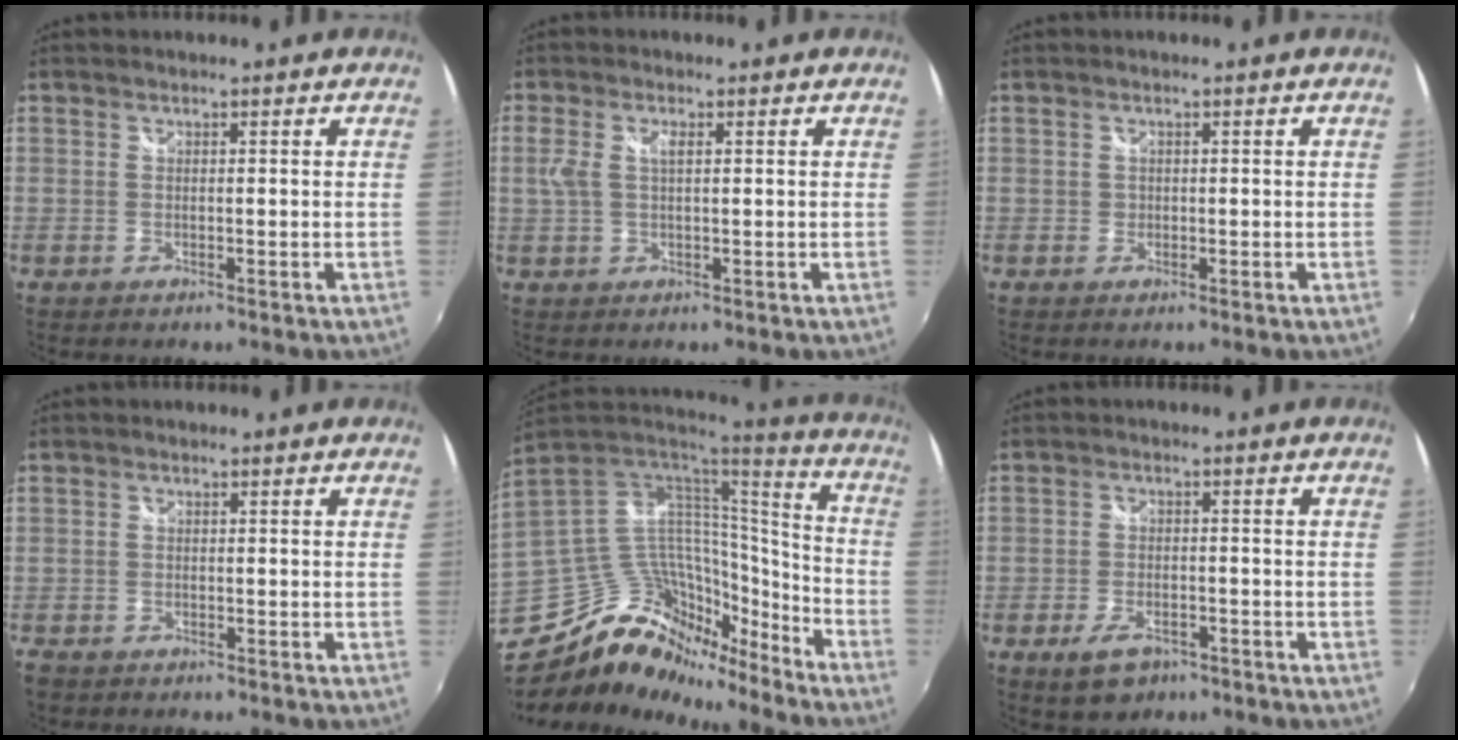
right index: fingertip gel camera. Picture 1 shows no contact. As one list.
[{"total": 3.4, "force": [0.6, 1.5, 2.9], "torque": [-0.062, 0.002, 0.011]}, {"total": 0.6, "force": [-0.1, 0.6, 0.0], "torque": [0.001, 0.001, 0.001]}, {"total": 2.1, "force": [-1.4, 1.5, 0.4], "torque": [-0.013, -0.001, -0.026]}, {"total": 24.6, "force": [-18.8, 11.6, 10.8], "torque": [-0.201, 0.021, -0.299]}, {"total": 5.8, "force": [-3.7, 3.2, 3.2], "torque": [-0.079, -0.006, -0.058]}]